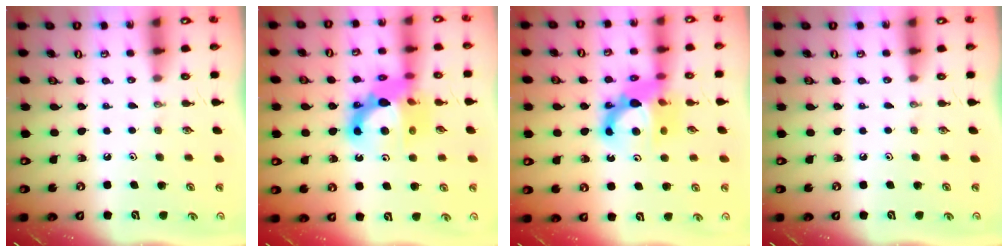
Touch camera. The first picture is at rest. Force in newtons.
{"total": 13.6, "press": 13.5, "slide": 1.7}
{"total": 11.6, "press": 11.4, "slide": 2.3}
{"total": 0.0}